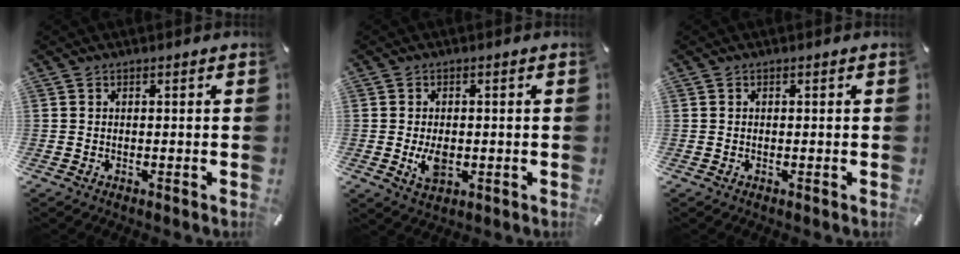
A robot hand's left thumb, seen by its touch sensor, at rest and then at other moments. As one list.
[{"total": 5.0, "force": [-0.8, 3.1, 3.9], "torque": [-0.086, -0.008, -0.018]}, {"total": 0.0}]